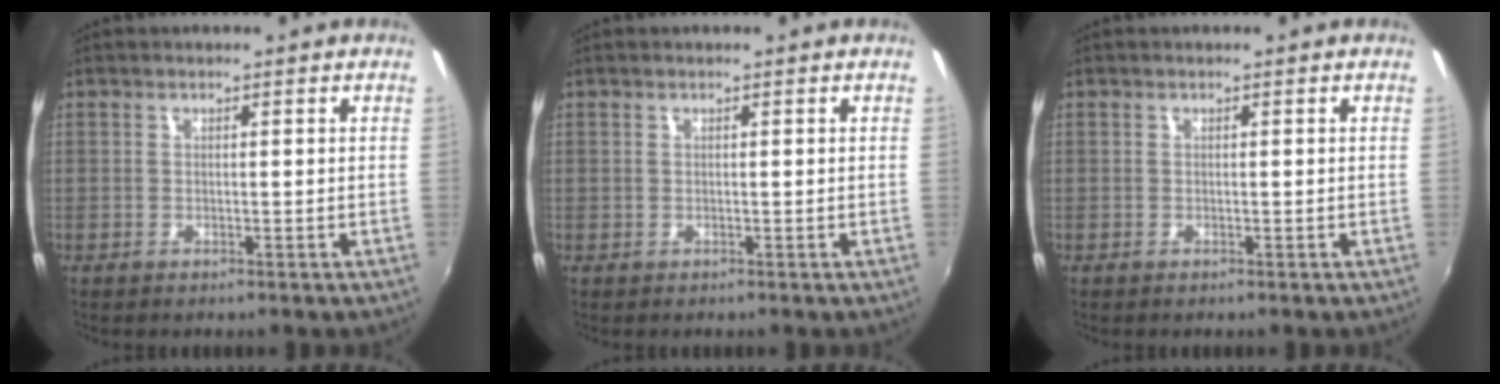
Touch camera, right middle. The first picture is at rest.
{"total": 0.0}
{"total": 0.0}